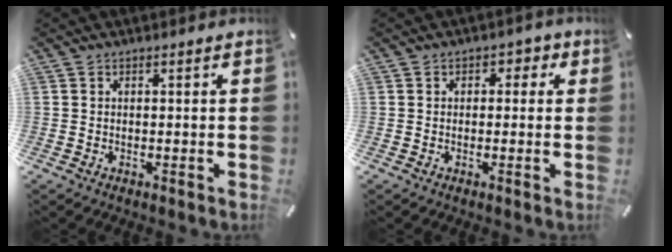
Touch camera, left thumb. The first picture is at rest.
{"total": 2.0, "force": [-0.2, 1.8, 1.0], "torque": [-0.005, 0.004, -0.011]}